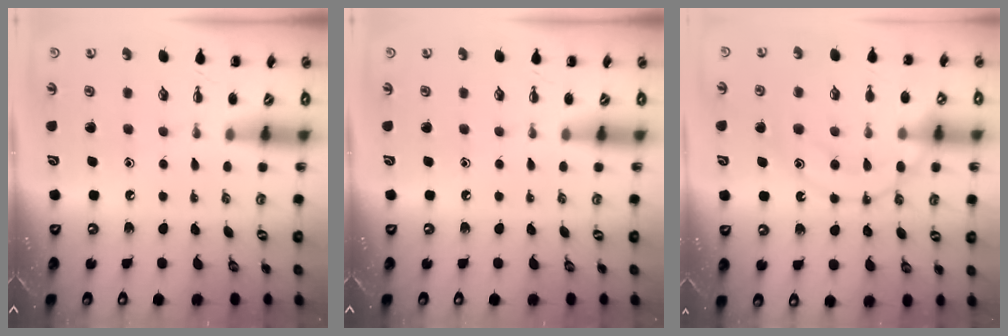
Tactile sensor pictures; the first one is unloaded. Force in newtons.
{"total": 0.0}
{"total": 14.8, "press": 14.8, "slide": 1.1}